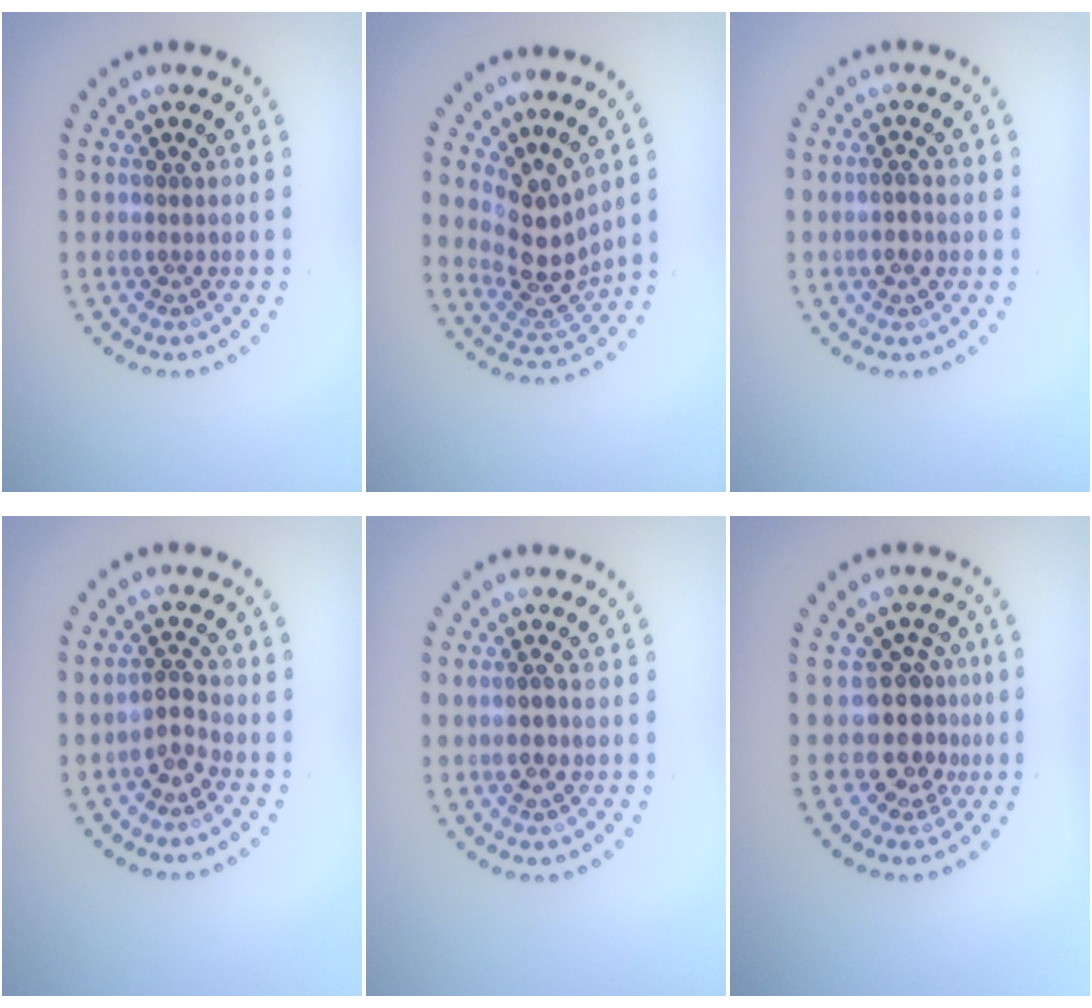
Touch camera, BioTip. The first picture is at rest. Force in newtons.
{"total": 4.2, "press": 3.1, "slide": 2.8}
{"total": 0.7, "press": 0.6, "slide": 0.3}
{"total": 1.9, "press": 1.6, "slide": 1.0}
{"total": 1.0, "press": 0.9, "slide": 0.4}
{"total": 3.5, "press": 2.7, "slide": 2.3}